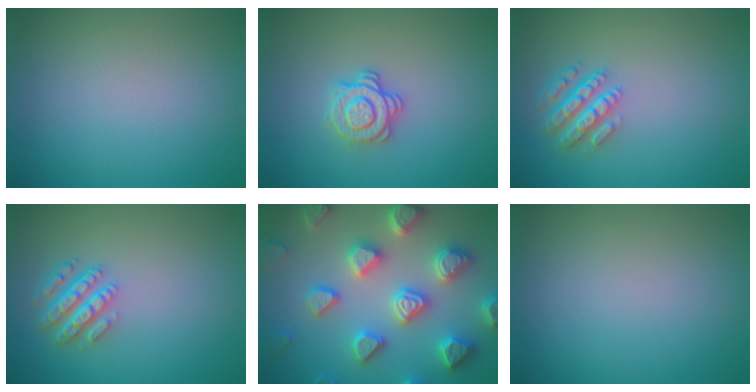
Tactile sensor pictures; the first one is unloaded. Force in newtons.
{"total": 2.9, "press": 2.5, "slide": 1.3}
{"total": 4.3, "press": 3.3, "slide": 2.7}
{"total": 4.3, "press": 3.3, "slide": 2.7}
{"total": 7.4, "press": 7.3, "slide": 1.6}
{"total": 0.0}